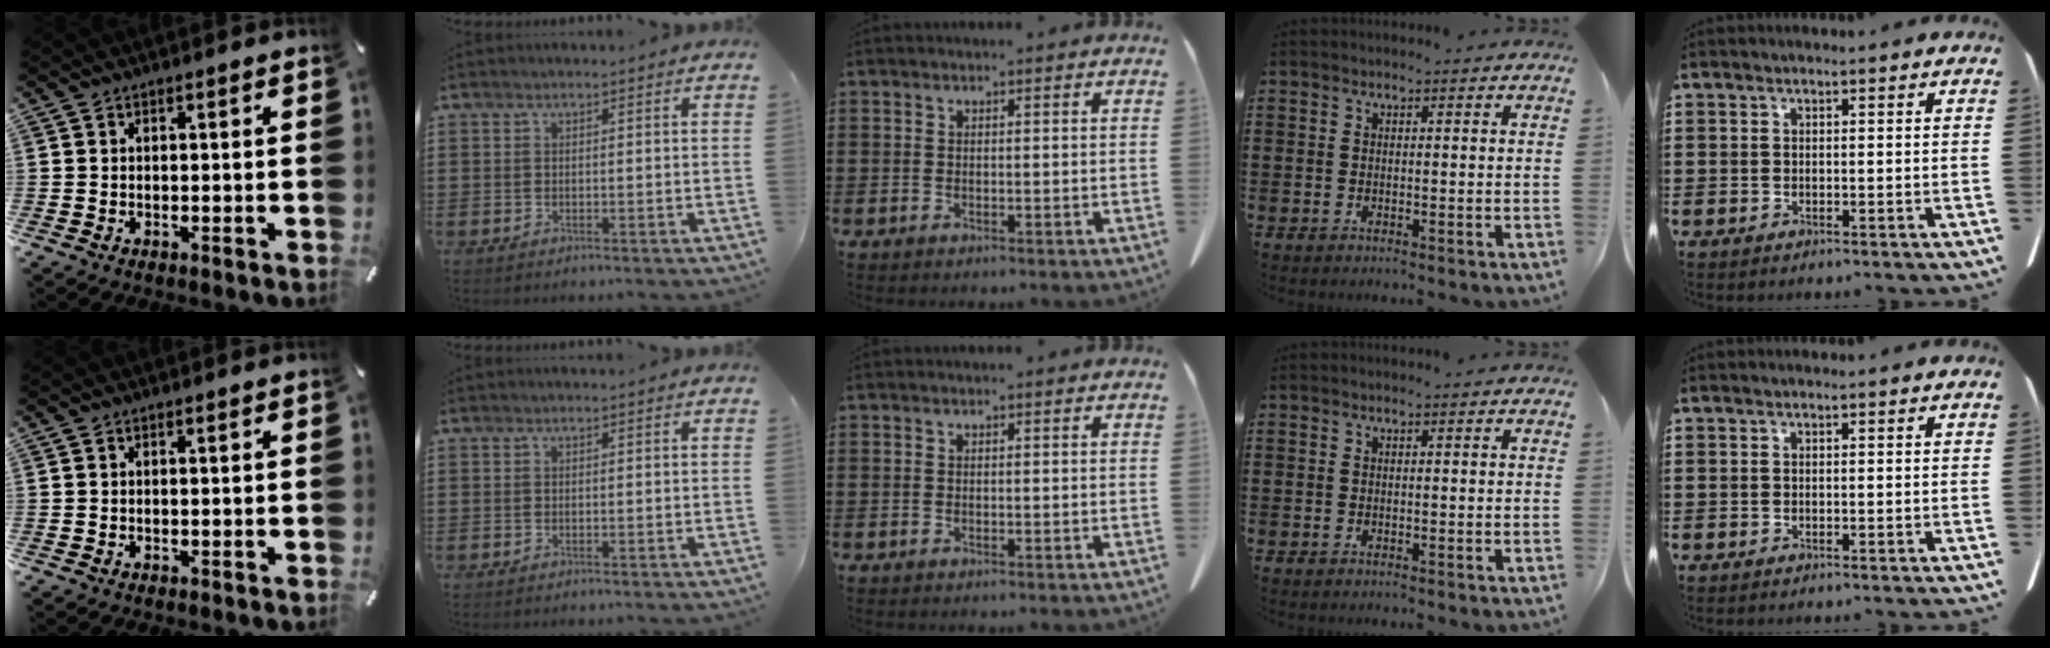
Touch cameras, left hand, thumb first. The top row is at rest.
{}